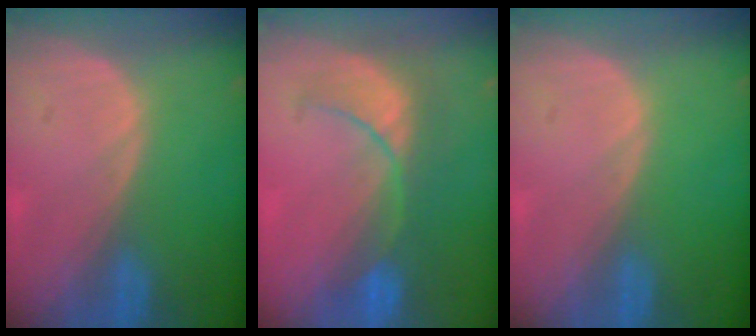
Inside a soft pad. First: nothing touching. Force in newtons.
{"total": 7.9, "press": 7.8, "slide": 1.3}
{"total": 0.0}